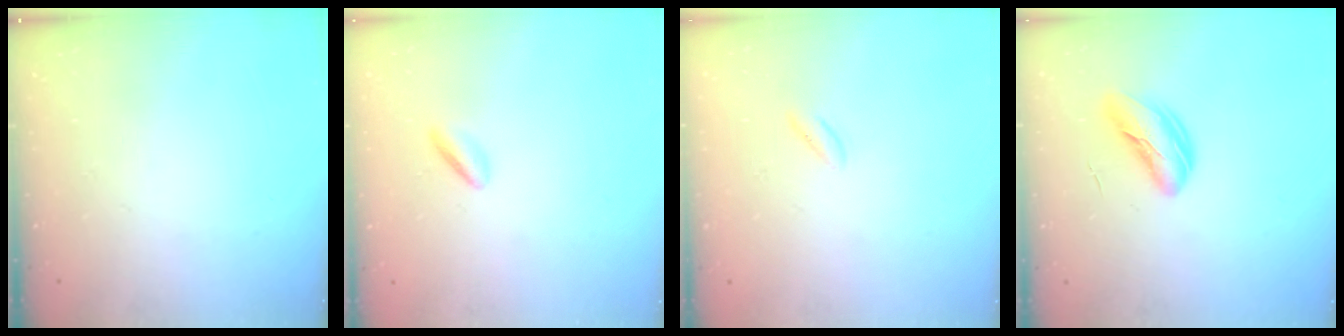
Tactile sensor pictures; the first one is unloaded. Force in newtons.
{"total": 1.6, "press": 1.3, "slide": 0.8}
{"total": 0.8, "press": 0.4, "slide": 0.7}
{"total": 6.6, "press": 6.5, "slide": 0.8}